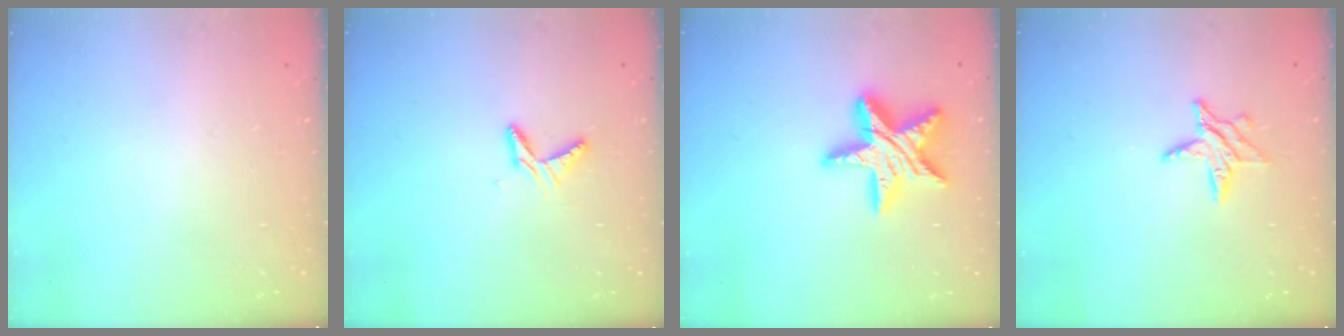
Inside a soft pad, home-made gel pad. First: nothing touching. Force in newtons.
{"total": 4.6, "press": 4.6, "slide": 0.4}
{"total": 17.7, "press": 17.6, "slide": 0.9}
{"total": 7.4, "press": 7.4, "slide": 0.2}